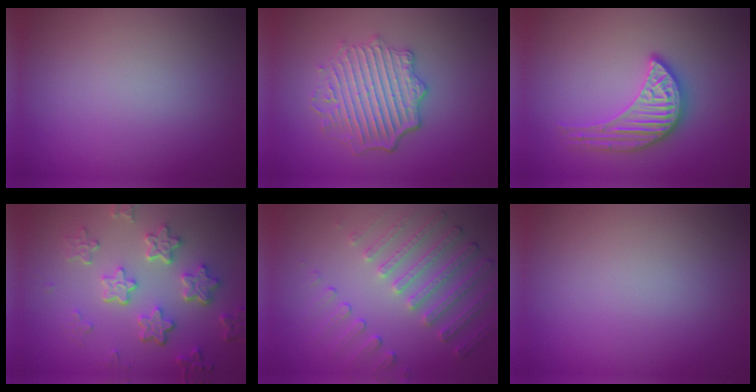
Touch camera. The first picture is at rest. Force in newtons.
{"total": 5.2, "press": 4.3, "slide": 2.9}
{"total": 3.9, "press": 3.5, "slide": 1.6}
{"total": 5.2, "press": 4.1, "slide": 3.2}
{"total": 4.9, "press": 3.7, "slide": 3.2}
{"total": 0.0}